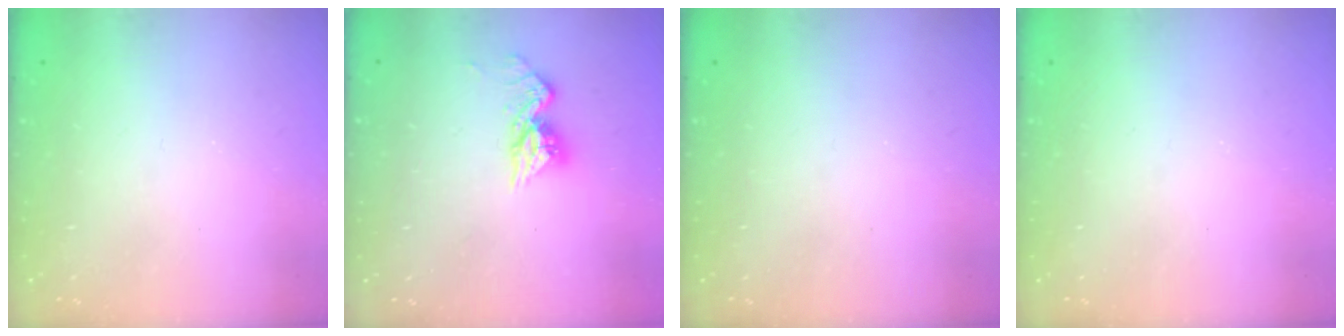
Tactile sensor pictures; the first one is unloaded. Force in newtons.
{"total": 10.1, "press": 10.1, "slide": 0.7}
{"total": 0.0}
{"total": 0.0}